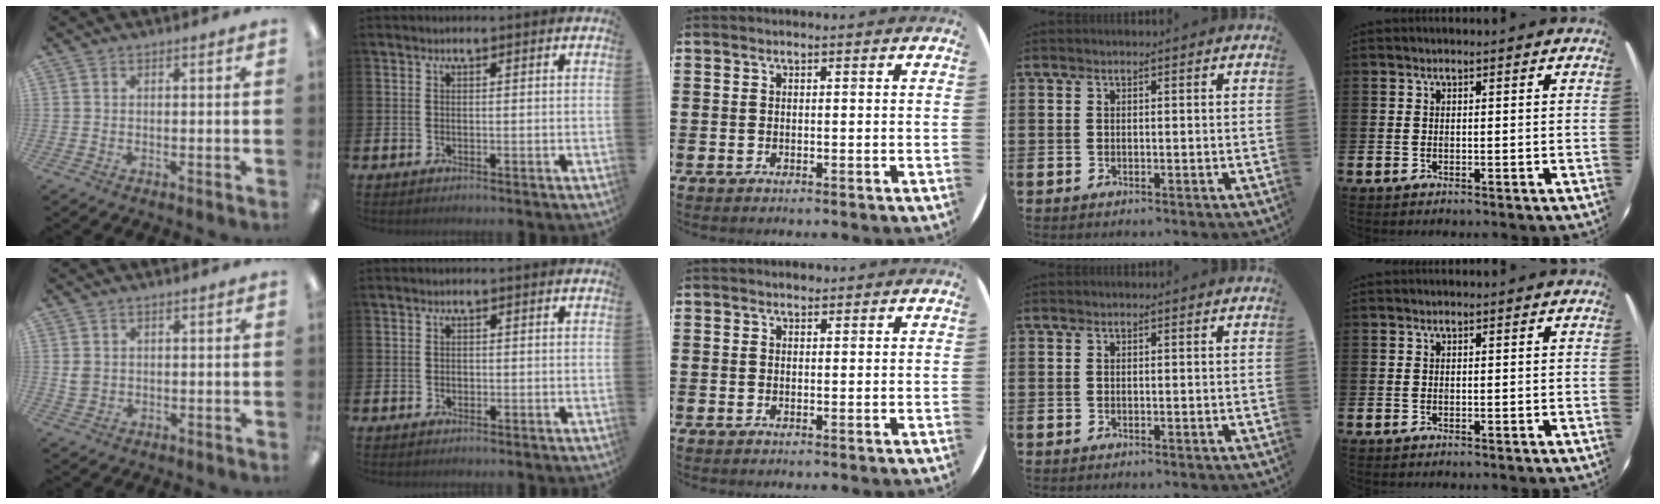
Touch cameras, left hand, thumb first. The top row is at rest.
{"thumb": {"total": 2.6, "force": [0.7, 2.2, 1.3], "torque": [-0.027, 0.005, 0.012]}, "index": {"total": 0.6, "force": [0.0, 0.6, 0.1], "torque": [0.001, 0.004, -0.003]}, "middle": {"total": 0.8, "force": [0.8, 0.3, 0.0], "torque": [0.000, 0.003, 0.015]}}